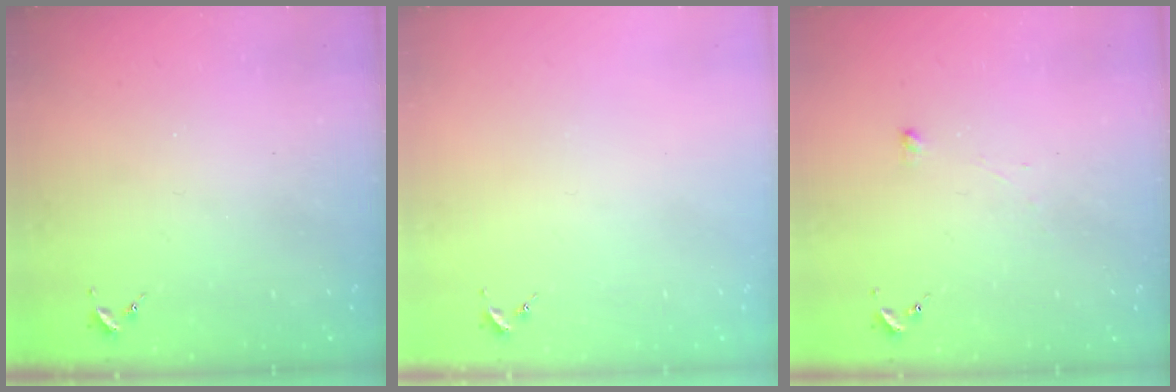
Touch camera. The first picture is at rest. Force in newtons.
{"total": 0.0}
{"total": 2.5, "press": 2.5, "slide": 0.5}